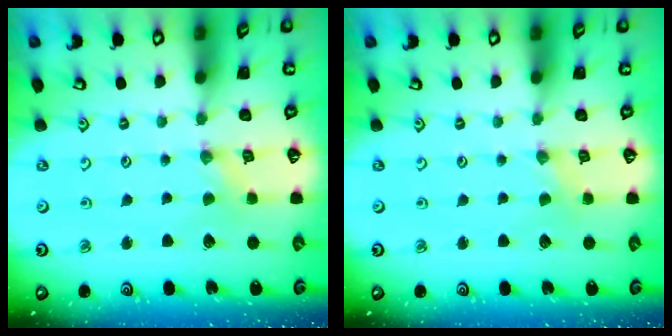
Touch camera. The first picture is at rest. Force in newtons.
{"total": 0.0}